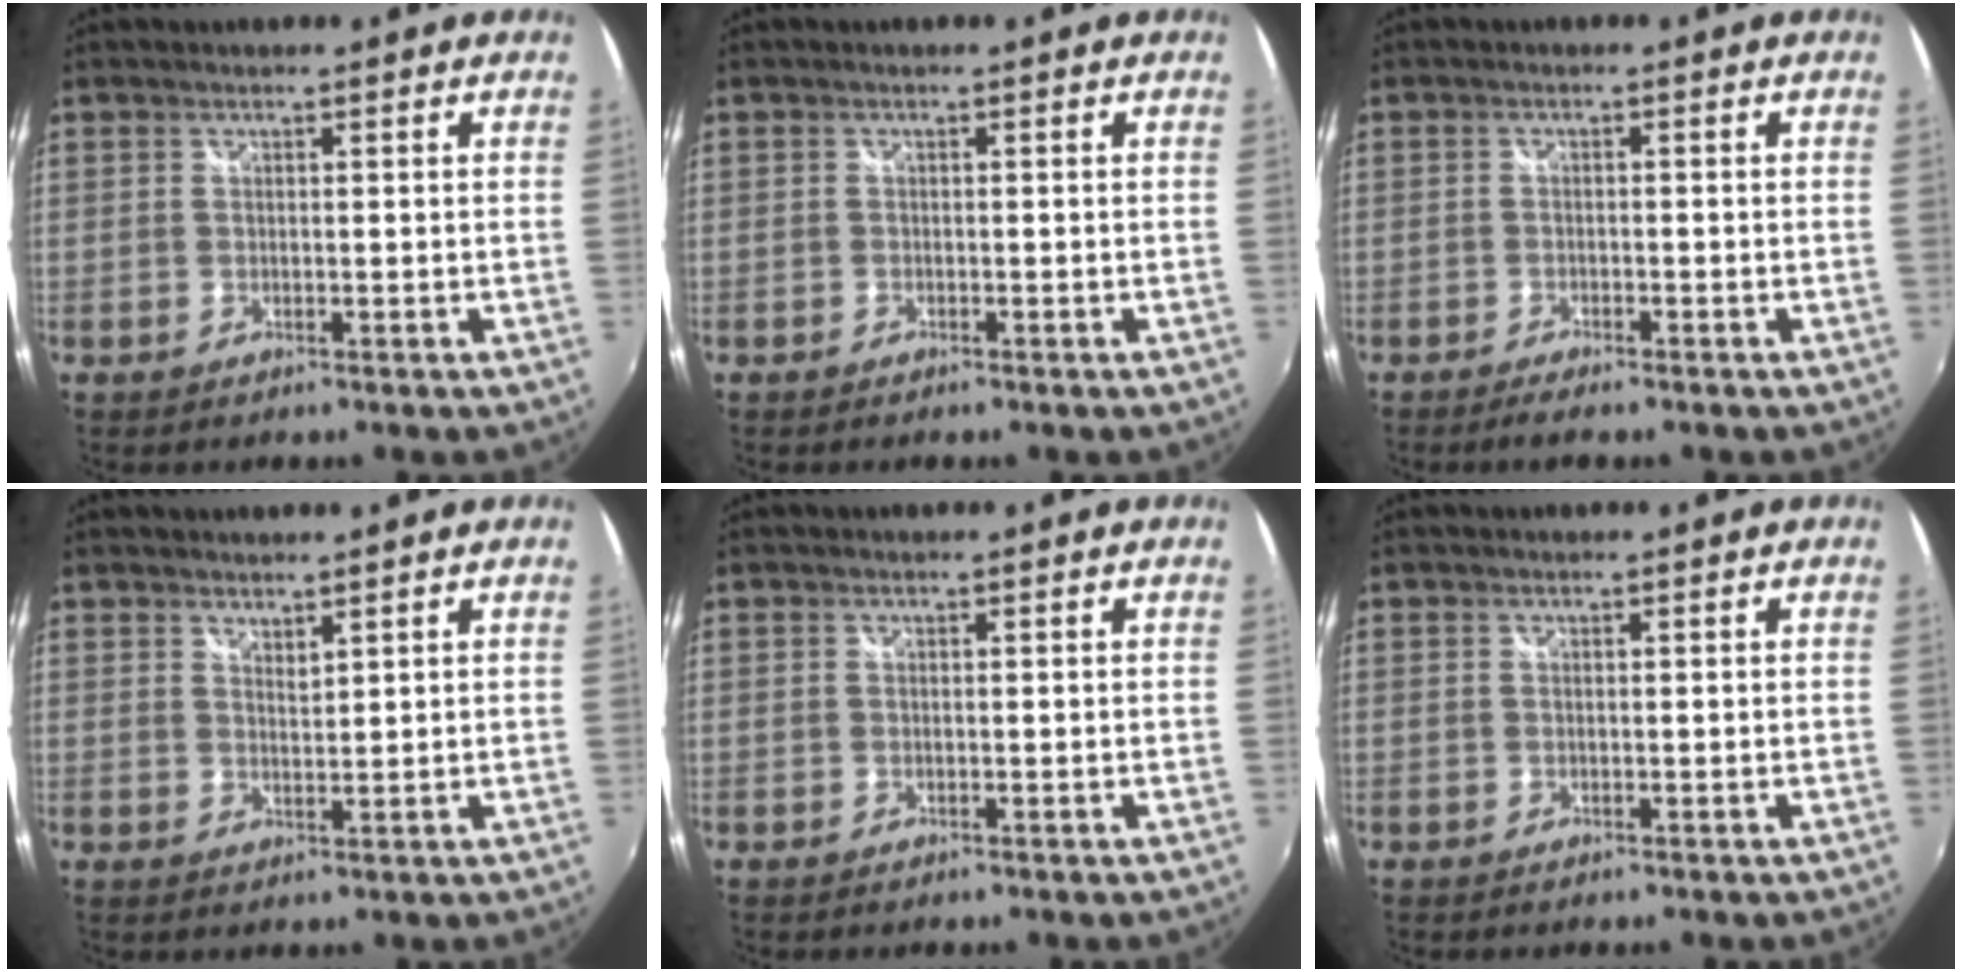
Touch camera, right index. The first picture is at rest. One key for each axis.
{"total": 0.9, "fx": -0.7, "fy": 0.4, "fz": 0.3, "tx": -0.011, "ty": -0.002, "tz": -0.013}
{"total": 2.6, "fx": -2.2, "fy": 0.5, "fz": 1.3, "tx": -0.036, "ty": -0.007, "tz": -0.043}
{"total": 1.9, "fx": 1.8, "fy": 0.3, "fz": 0.6, "tx": -0.008, "ty": 0.001, "tz": 0.030}
{"total": 0.0}
{"total": 0.0}